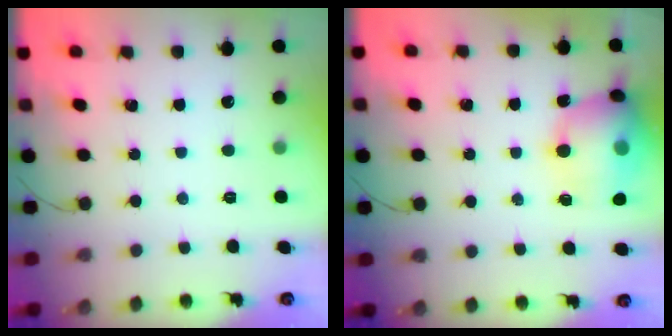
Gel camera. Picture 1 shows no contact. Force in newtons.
{"total": 15.2, "press": 15.0, "slide": 2.7}